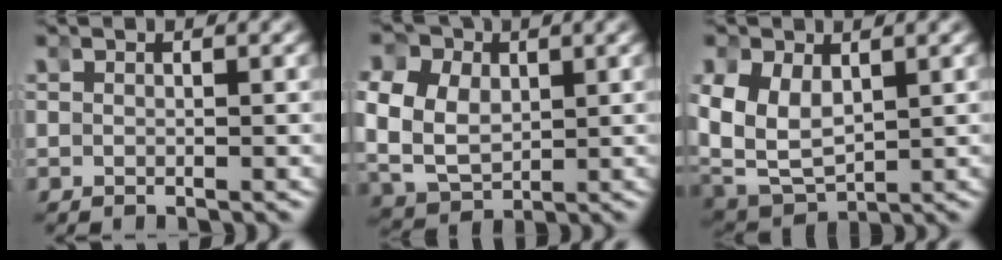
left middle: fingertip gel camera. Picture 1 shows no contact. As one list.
[{"total": 11.6, "force": [0.7, 10.2, 5.5], "torque": [-0.152, -0.032, 0.015]}, {"total": 10.5, "force": [-0.2, 9.1, 5.3], "torque": [-0.158, -0.037, 0.006]}]